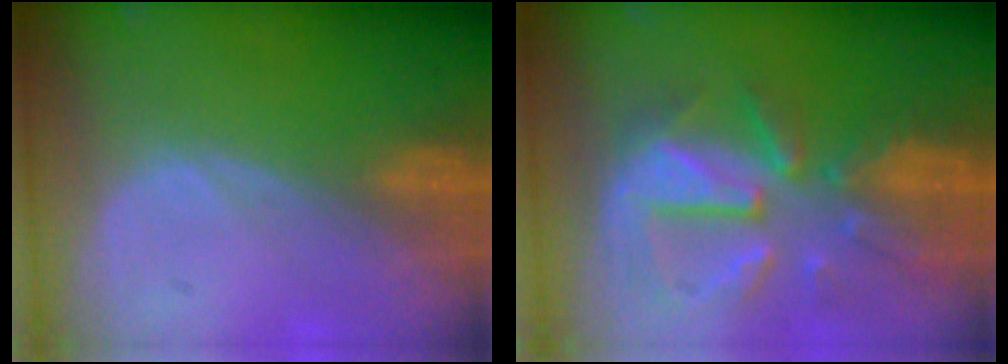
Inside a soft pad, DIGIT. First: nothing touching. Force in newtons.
{"total": 10.8, "press": 9.6, "slide": 4.9}